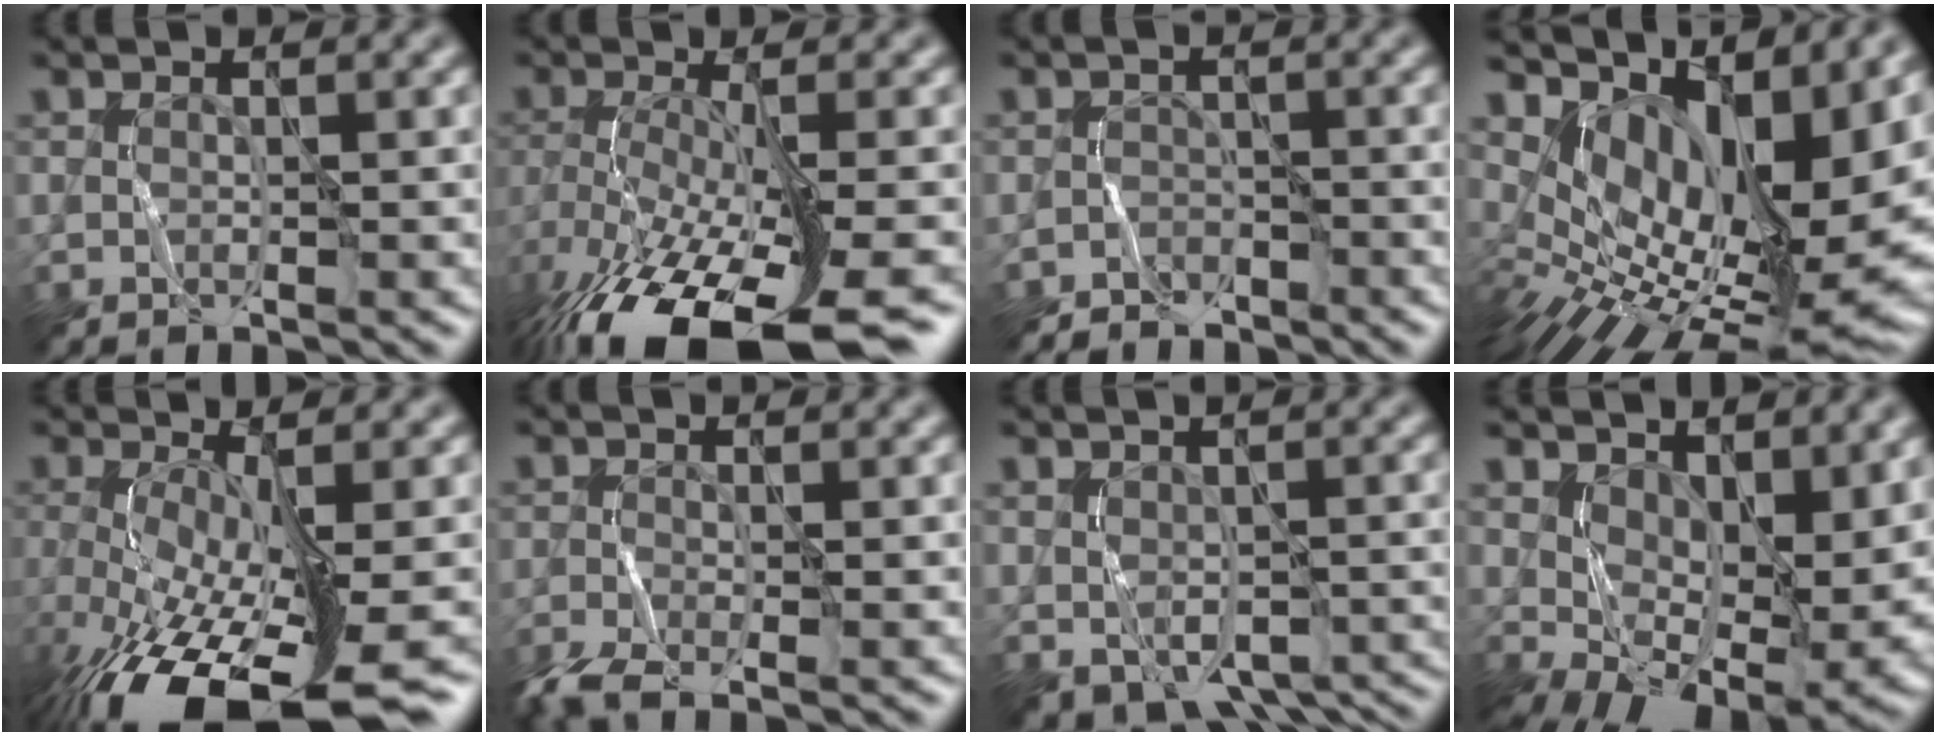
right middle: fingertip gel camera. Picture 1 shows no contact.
{"total": 12.9, "force": [-8.2, 3.5, 9.3], "torque": [-0.195, -0.027, -0.128]}
{"total": 2.3, "force": [-2.1, 0.2, -0.9], "torque": [0.020, 0.007, -0.034]}
{"total": 15.1, "force": [2.5, 7.8, 12.7], "torque": [-0.193, 0.003, 0.058]}
{"total": 12.1, "force": [-5.6, 3.5, 10.2], "torque": [-0.194, -0.035, -0.084]}
{"total": 3.8, "force": [-2.4, 1.1, 2.7], "torque": [-0.066, -0.014, -0.045]}
{"total": 4.7, "force": [-1.7, 3.0, 3.2], "torque": [-0.055, -0.023, -0.010]}
{"total": 10.3, "force": [1.6, 5.7, 8.5], "torque": [-0.124, -0.018, 0.051]}